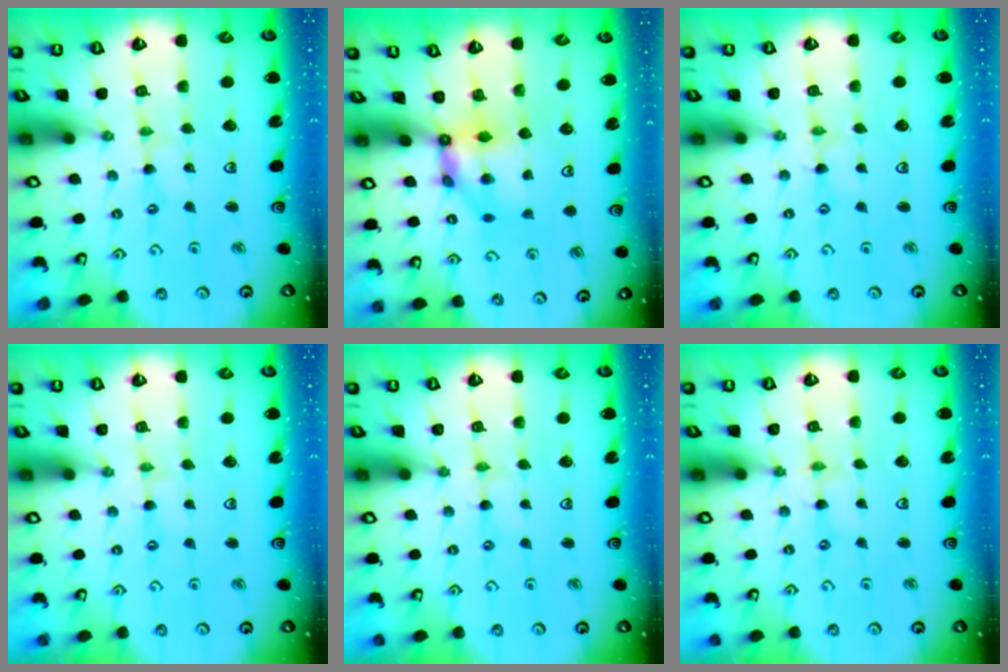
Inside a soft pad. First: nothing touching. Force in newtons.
{"total": 6.8, "press": 6.7, "slide": 0.8}
{"total": 0.0}
{"total": 0.9, "press": 0.8, "slide": 0.2}
{"total": 1.6, "press": 1.5, "slide": 0.4}
{"total": 0.0}